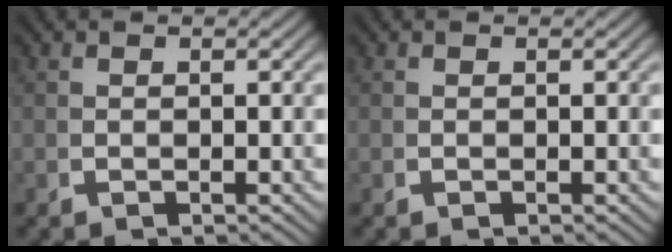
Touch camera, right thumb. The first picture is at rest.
{"total": 0.0}